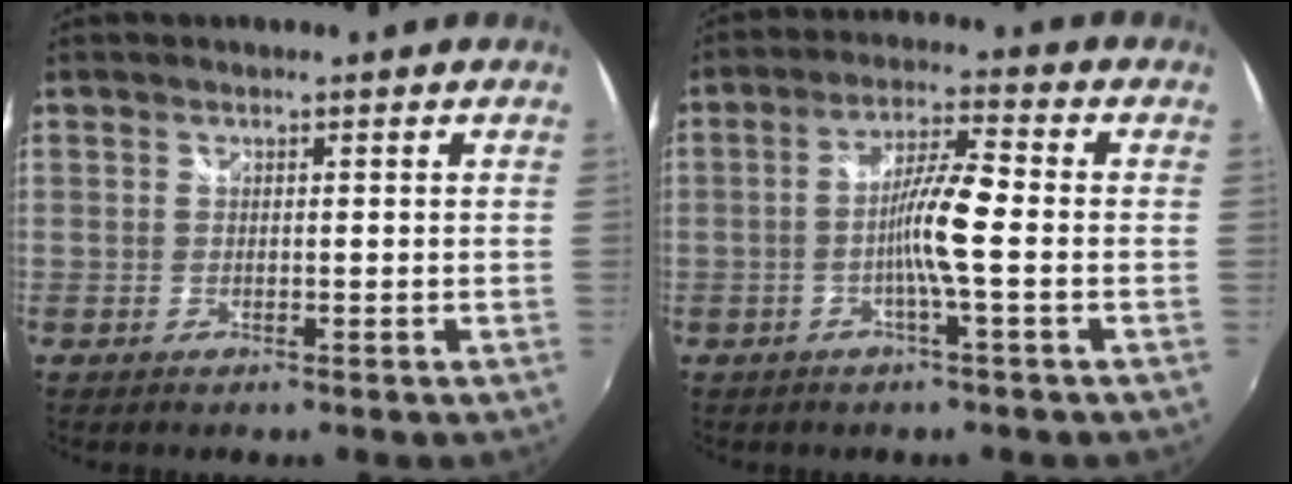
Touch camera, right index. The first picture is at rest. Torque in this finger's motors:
{"motor_torque": [0.81, 1.29, 0.49, 0.10]}